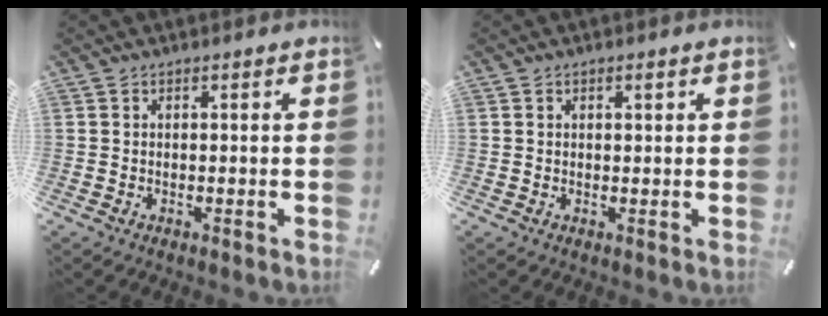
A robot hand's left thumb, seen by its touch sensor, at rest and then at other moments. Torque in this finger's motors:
{"motor_torque": [-0.09, -0.51, -0.24, 0.16, 0.01]}